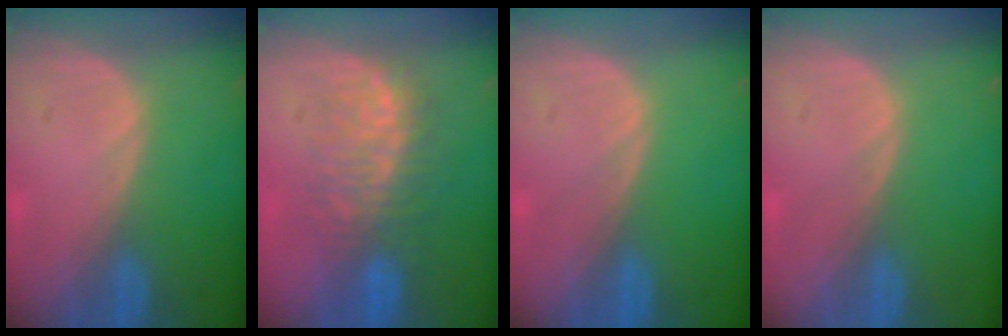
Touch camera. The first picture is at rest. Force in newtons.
{"total": 7.7, "press": 7.6, "slide": 1.4}
{"total": 0.0}
{"total": 0.0}